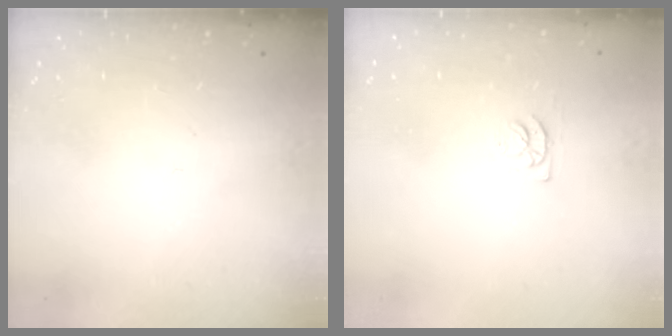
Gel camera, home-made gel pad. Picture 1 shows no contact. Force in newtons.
{"total": 4.3, "press": 4.2, "slide": 0.5}